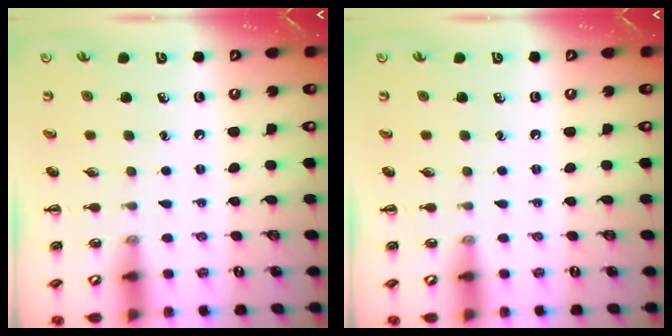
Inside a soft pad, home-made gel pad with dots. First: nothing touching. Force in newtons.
{"total": 0.0}